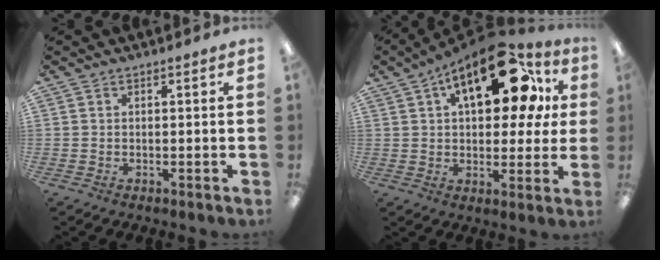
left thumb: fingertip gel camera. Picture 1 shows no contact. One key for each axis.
{"total": 20.8, "fx": 9.0, "fy": 10.3, "fz": 15.7, "tx": -0.219, "ty": -0.027, "tz": 0.141}